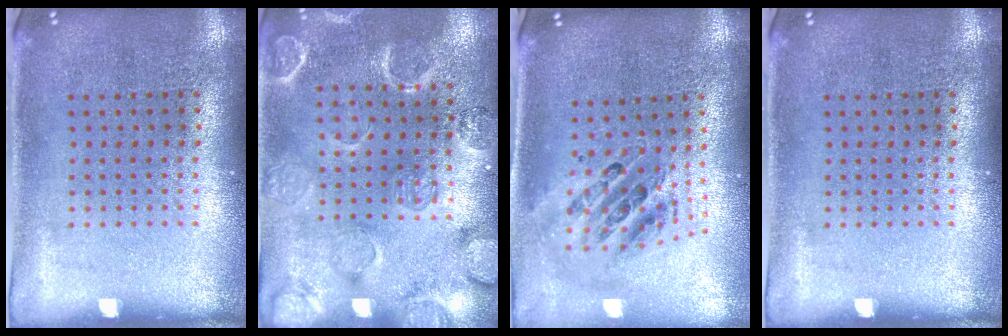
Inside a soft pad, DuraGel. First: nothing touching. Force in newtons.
{"total": 2.3, "press": 2.2, "slide": 0.6}
{"total": 1.1, "press": 1.0, "slide": 0.4}
{"total": 0.0}